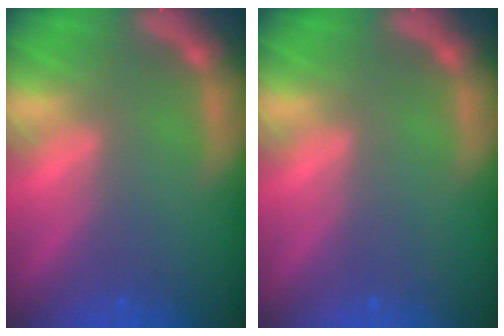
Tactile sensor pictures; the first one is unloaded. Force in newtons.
{"total": 0.0}